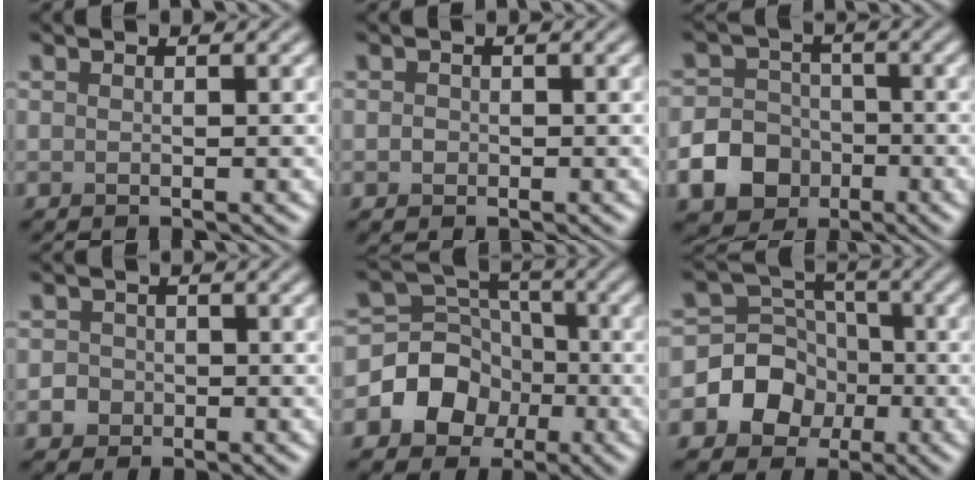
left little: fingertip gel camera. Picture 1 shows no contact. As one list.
[{"total": 0.7, "force": [-0.1, 0.6, 0.2], "torque": [-0.001, -0.002, -0.005]}, {"total": 7.3, "force": [-3.1, 6.2, 2.3], "torque": [-0.032, -0.009, -0.081]}, {"total": 1.7, "force": [-0.6, 1.6, 0.4], "torque": [0.009, 0.002, -0.013]}, {"total": 7.3, "force": [-2.5, 6.3, 2.7], "torque": [-0.022, 0.017, -0.076]}, {"total": 7.9, "force": [-2.4, 7.1, 2.4], "torque": [-0.028, 0.019, -0.070]}]